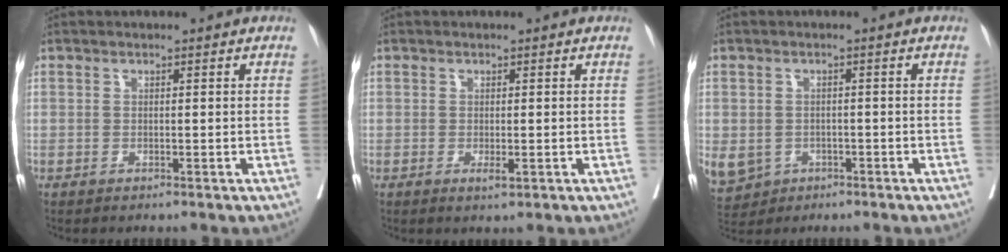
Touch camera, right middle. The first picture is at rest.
{"total": 1.3, "force": [-0.4, 0.3, 1.1], "torque": [-0.019, -0.004, -0.006]}
{"total": 10.8, "force": [-4.3, 9.2, 3.7], "torque": [-0.121, -0.001, -0.055]}